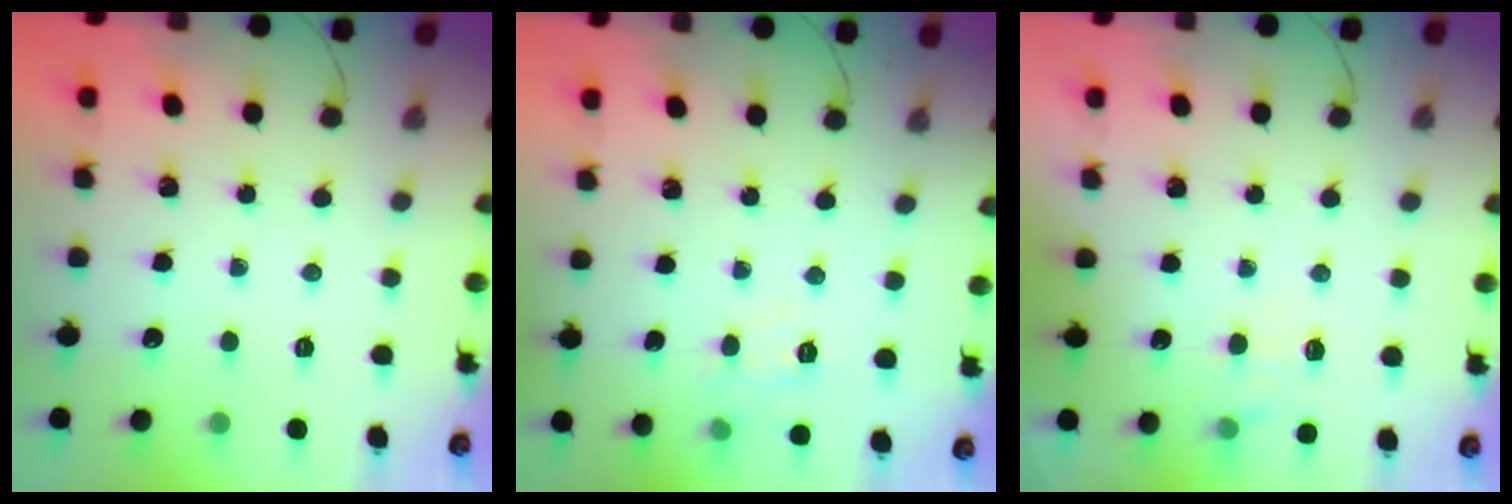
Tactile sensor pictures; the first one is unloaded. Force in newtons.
{"total": 7.6, "press": 7.5, "slide": 1.3}
{"total": 7.9, "press": 7.8, "slide": 1.6}